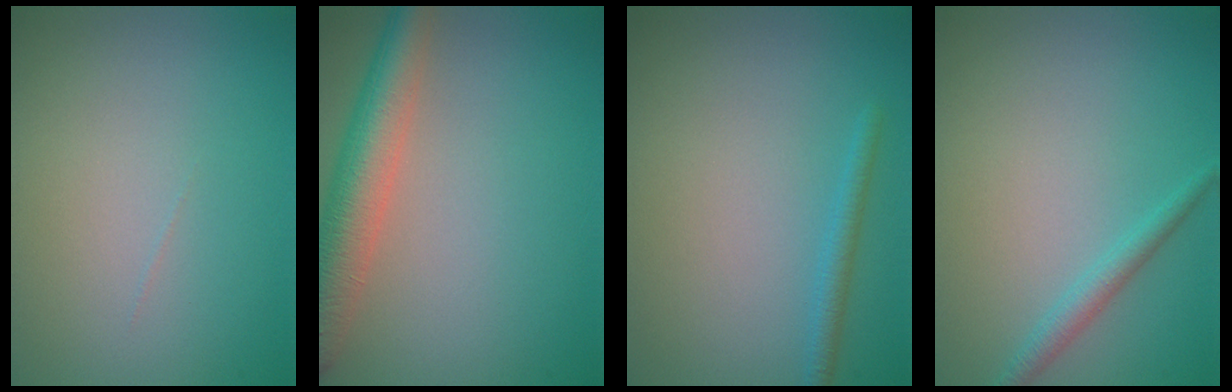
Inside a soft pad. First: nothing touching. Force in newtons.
{"total": 5.7, "press": 5.7, "slide": 0.4}
{"total": 1.5, "press": 1.4, "slide": 0.1}
{"total": 1.6, "press": 1.6, "slide": 0.1}